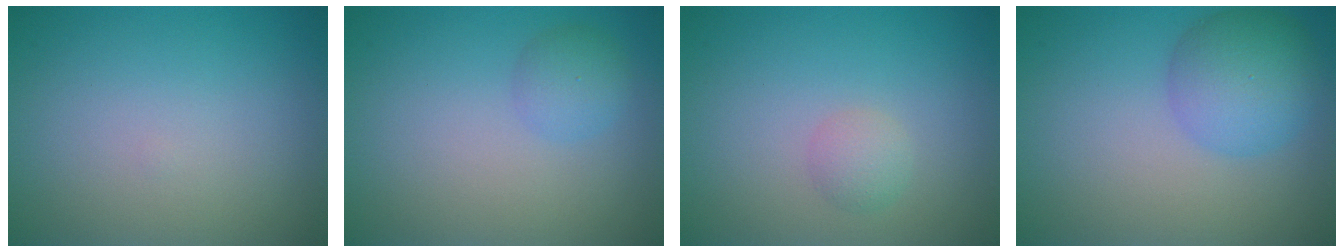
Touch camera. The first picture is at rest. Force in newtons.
{"total": 2.0, "press": 2.0, "slide": 0.0}
{"total": 1.4, "press": 1.4, "slide": 0.0}
{"total": 4.9, "press": 4.9, "slide": 0.1}